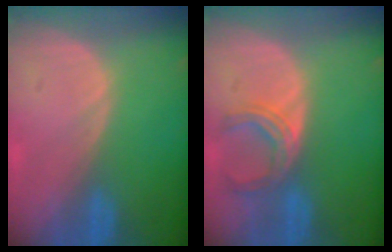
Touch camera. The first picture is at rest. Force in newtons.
{"total": 4.9, "press": 4.8, "slide": 1.1}